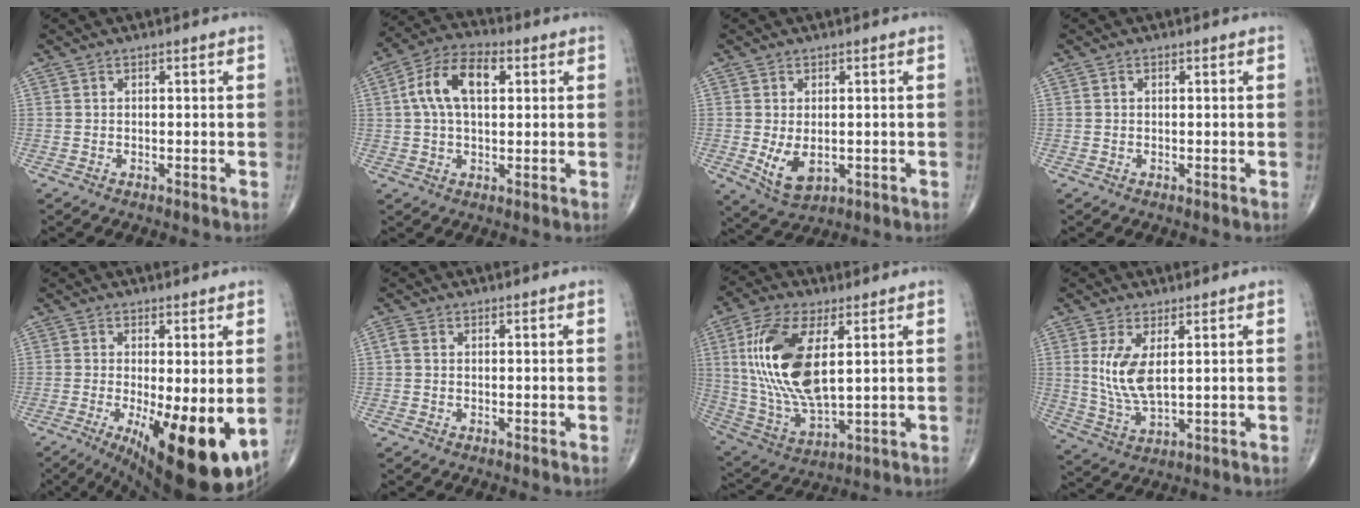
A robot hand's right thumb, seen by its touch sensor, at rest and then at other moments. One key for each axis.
{"total": 11.0, "fx": 2.4, "fy": 6.1, "fz": 8.8, "tx": -0.163, "ty": 0.025, "tz": 0.037}
{"total": 6.2, "fx": -0.9, "fy": 3.7, "fz": 4.9, "tx": -0.080, "ty": -0.014, "tz": -0.003}
{"total": 0.0}
{"total": 17.6, "fx": -4.7, "fy": 5.8, "fz": 15.9, "tx": -0.198, "ty": -0.028, "tz": -0.051}
{"total": 1.2, "fx": 0.0, "fy": 0.8, "fz": 0.8, "tx": -0.019, "ty": 0.002, "tz": -0.003}
{"total": 19.4, "fx": 4.2, "fy": 8.8, "fz": 16.7, "tx": -0.346, "ty": -0.018, "tz": 0.086}
{"total": 8.3, "fx": 1.8, "fy": 3.5, "fz": 7.3, "tx": -0.155, "ty": -0.017, "tz": 0.047}